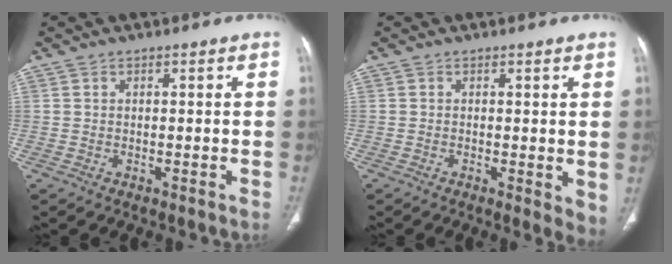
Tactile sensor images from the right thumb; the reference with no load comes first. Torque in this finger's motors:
{"motor_torque": [-0.01, 0.26, -0.21, 0.16, 0.01]}